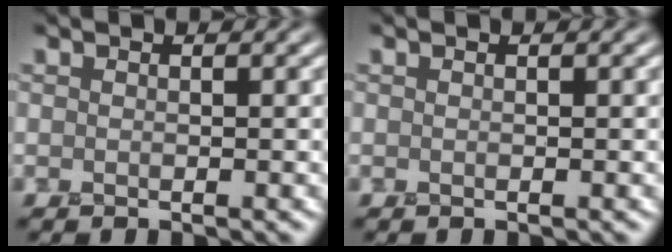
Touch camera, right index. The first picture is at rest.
{"total": 0.0}